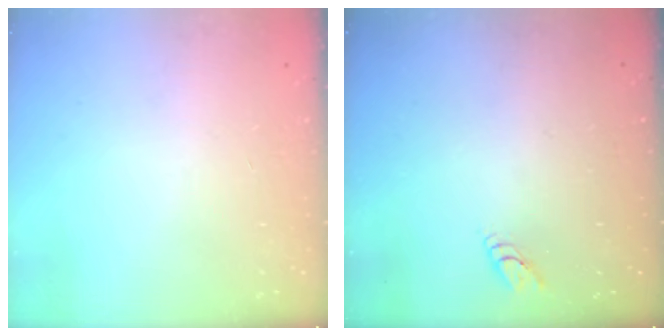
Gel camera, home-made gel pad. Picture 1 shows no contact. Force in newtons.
{"total": 2.7, "press": 2.7, "slide": 0.3}